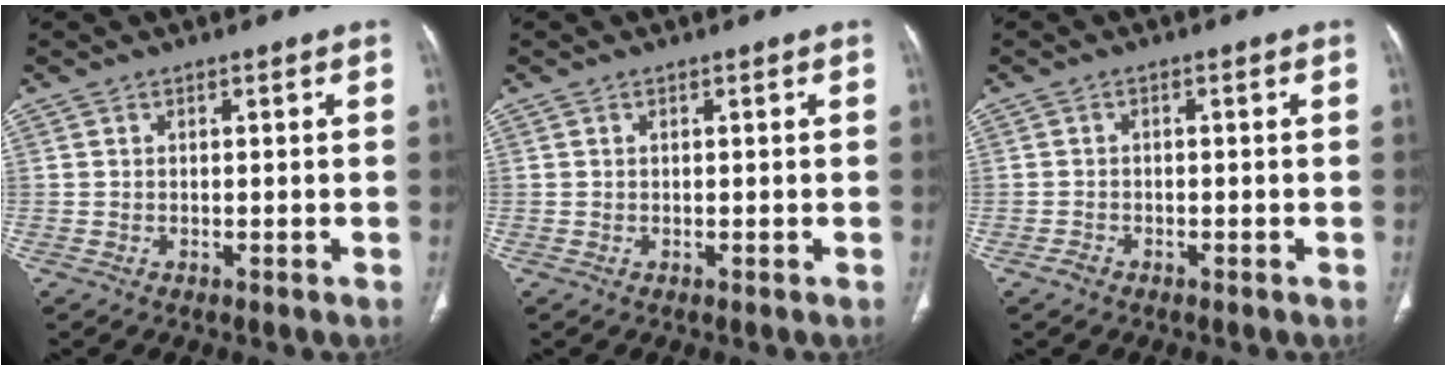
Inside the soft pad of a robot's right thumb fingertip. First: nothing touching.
{"total": 0.0}
{"total": 1.2, "force": [-1.0, 0.8, 0.2], "torque": [-0.007, 0.005, -0.020]}